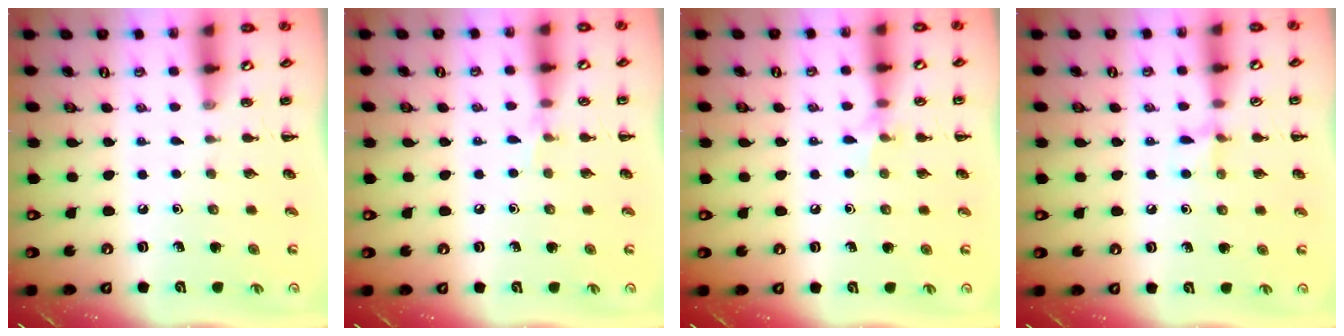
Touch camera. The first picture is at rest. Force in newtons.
{"total": 4.8, "press": 4.5, "slide": 1.6}
{"total": 5.5, "press": 5.2, "slide": 1.5}
{"total": 6.0, "press": 5.7, "slide": 1.8}